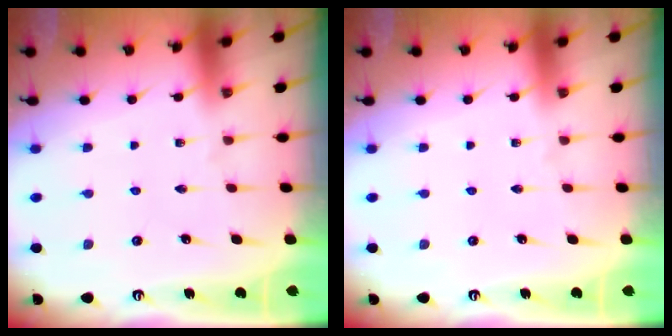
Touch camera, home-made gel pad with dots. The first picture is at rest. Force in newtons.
{"total": 0.0}